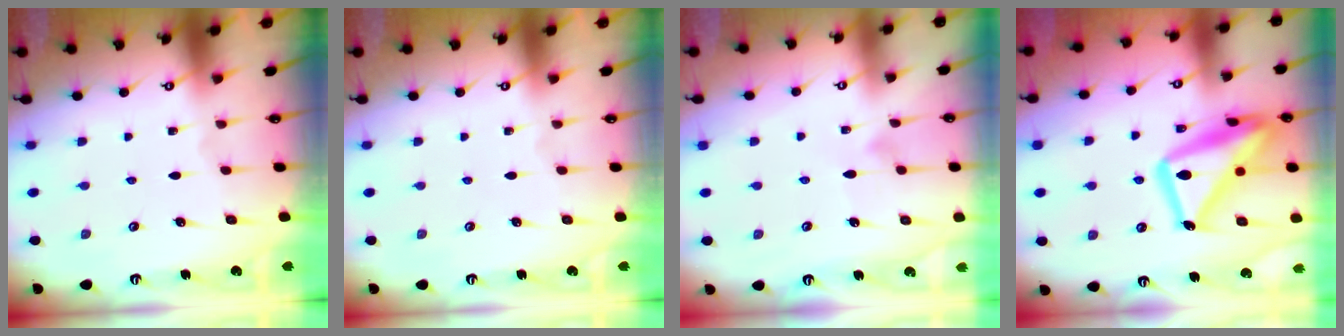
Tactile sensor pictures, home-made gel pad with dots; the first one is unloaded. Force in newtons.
{"total": 0.0}
{"total": 7.2, "press": 7.2, "slide": 0.3}
{"total": 20.8, "press": 20.8, "slide": 1.5}